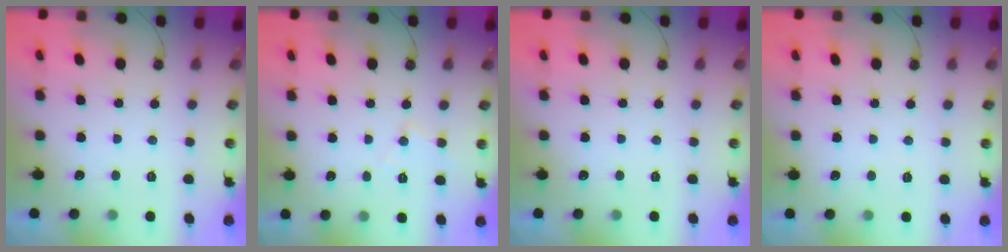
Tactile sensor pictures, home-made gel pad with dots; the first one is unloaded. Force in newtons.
{"total": 5.5, "press": 5.4, "slide": 0.8}
{"total": 0.0}
{"total": 3.2, "press": 3.1, "slide": 0.5}